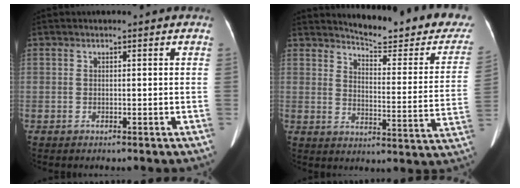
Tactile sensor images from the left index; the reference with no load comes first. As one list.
[{"total": 19.0, "force": [17.8, 2.4, 6.4], "torque": [-0.077, -0.086, 0.202]}]